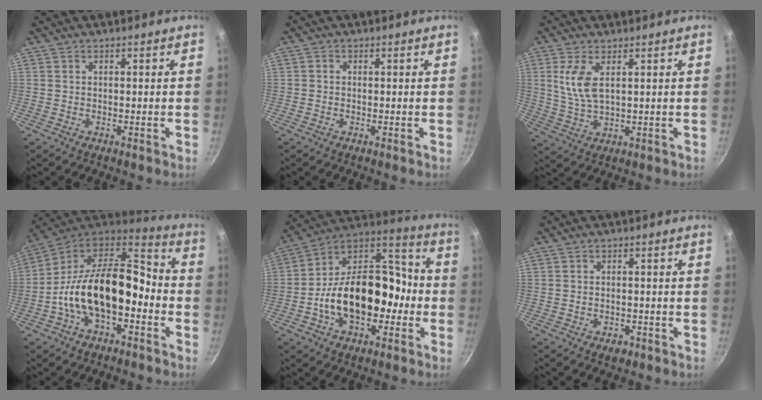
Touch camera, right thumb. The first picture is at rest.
{"total": 0.6, "force": [-0.1, 0.6, 0.2], "torque": [-0.004, 0.002, -0.003]}
{"total": 6.9, "force": [2.1, 3.1, 5.8], "torque": [-0.116, -0.014, 0.049]}
{"total": 20.5, "force": [-4.4, 11.7, 16.3], "torque": [-0.264, 0.063, -0.090]}
{"total": 22.0, "force": [-4.8, 14.3, 16.0], "torque": [-0.225, 0.069, -0.085]}
{"total": 2.3, "force": [-1.2, 1.5, 1.3], "torque": [-0.019, 0.007, -0.013]}